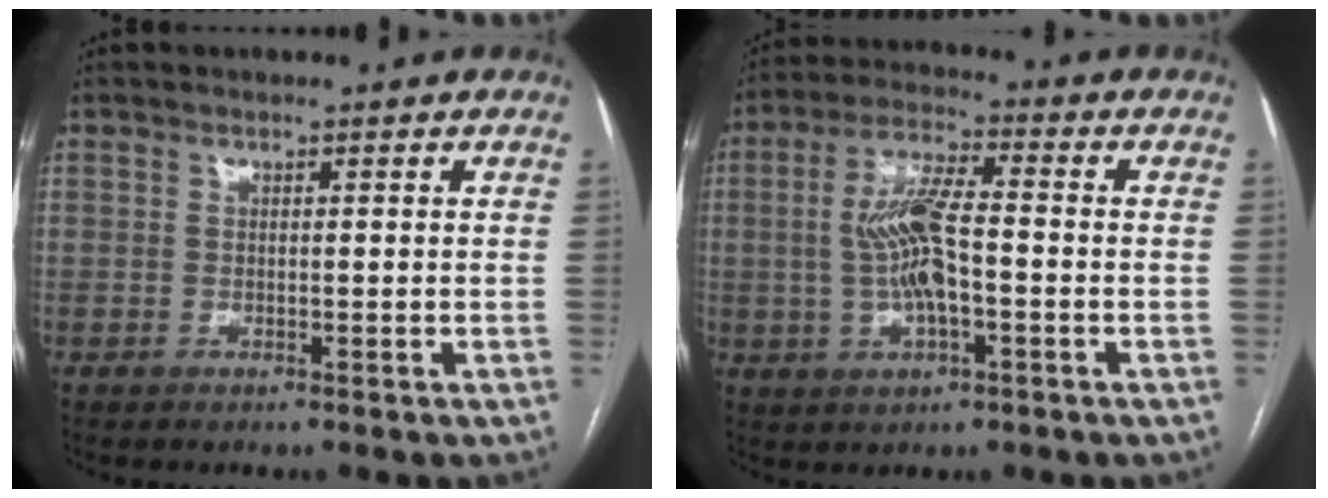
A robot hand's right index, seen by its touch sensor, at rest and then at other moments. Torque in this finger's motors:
{"motor_torque": [0.51, -0.14, 0.58, 0.15]}